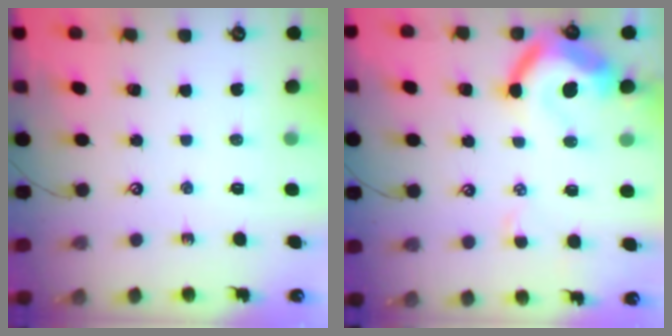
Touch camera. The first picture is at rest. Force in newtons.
{"total": 9.6, "press": 9.4, "slide": 1.7}